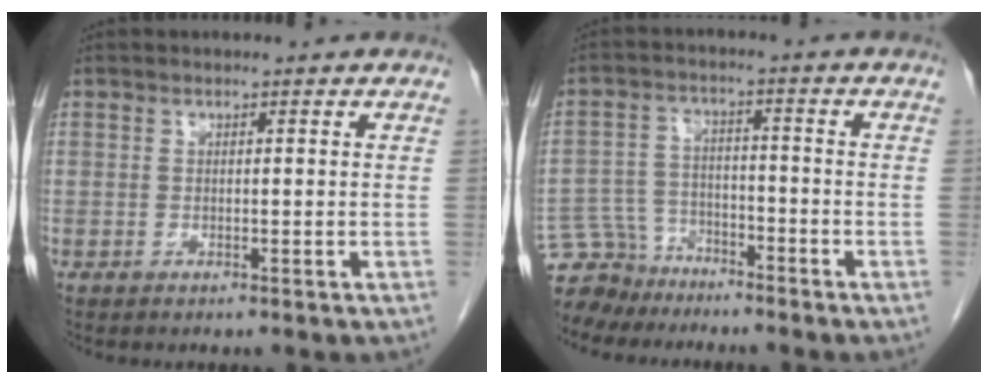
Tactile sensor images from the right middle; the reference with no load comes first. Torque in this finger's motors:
{"motor_torque": [0.46, -0.38, 0.05, -0.04]}